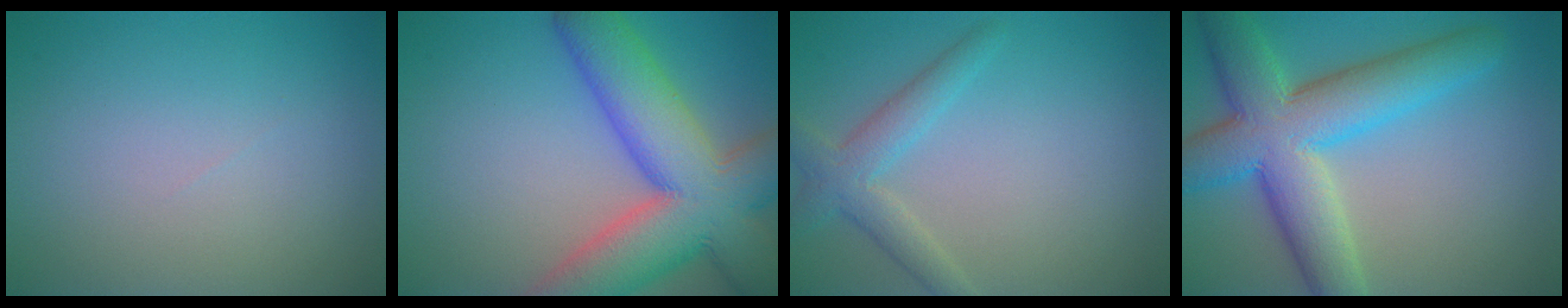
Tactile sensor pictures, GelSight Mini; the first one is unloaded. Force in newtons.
{"total": 12.9, "press": 12.9, "slide": 0.7}
{"total": 3.1, "press": 3.1, "slide": 0.1}
{"total": 10.1, "press": 10.1, "slide": 0.5}